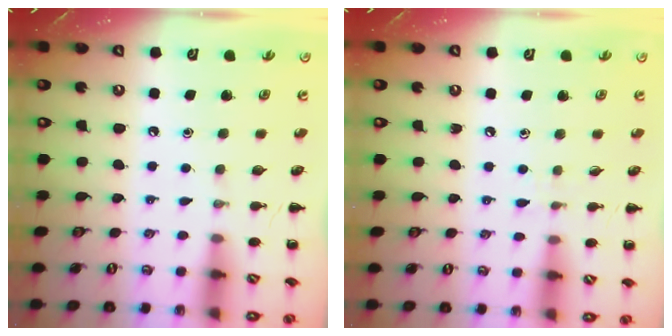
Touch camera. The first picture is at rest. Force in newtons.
{"total": 3.9, "press": 3.6, "slide": 1.5}